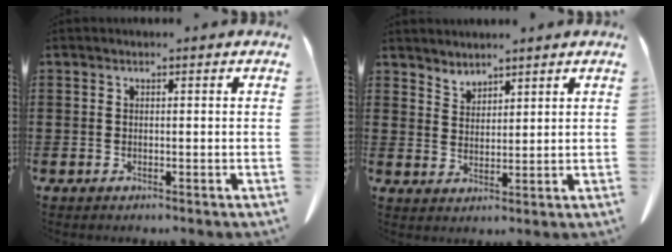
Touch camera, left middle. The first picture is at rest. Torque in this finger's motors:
{"motor_torque": [0.01, 0.00, -0.04, 0.01]}